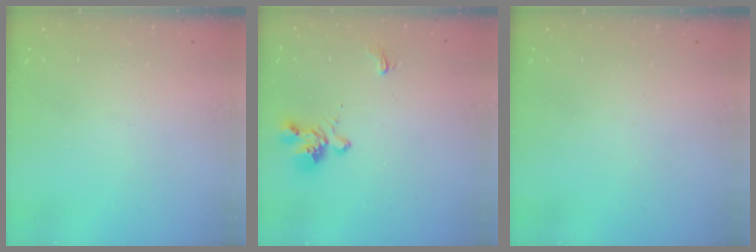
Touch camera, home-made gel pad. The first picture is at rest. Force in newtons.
{"total": 1.2, "press": 0.4, "slide": 1.1}
{"total": 0.0}